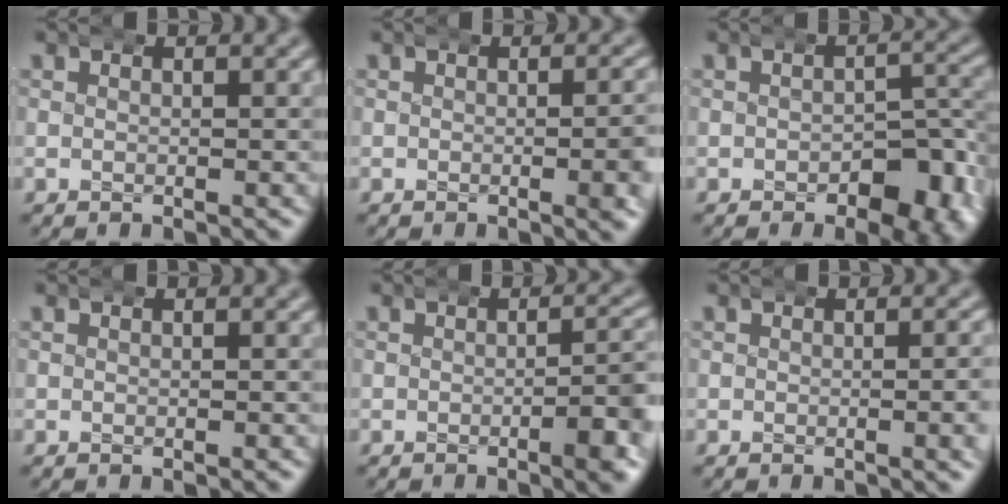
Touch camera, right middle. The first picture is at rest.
{"total": 2.4, "force": [0.0, 0.5, 2.3], "torque": [-0.027, 0.005, -0.003]}
{"total": 5.8, "force": [-2.3, 3.3, 4.1], "torque": [-0.051, -0.009, -0.027]}
{"total": 0.0}
{"total": 4.1, "force": [-0.9, 1.3, 3.8], "torque": [-0.047, 0.002, -0.014]}
{"total": 1.4, "force": [0.0, 0.2, 1.4], "torque": [-0.014, 0.008, -0.003]}